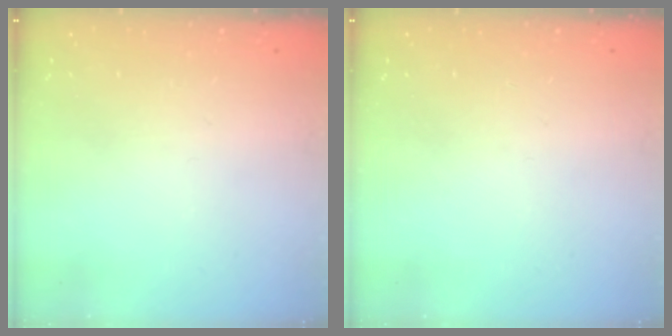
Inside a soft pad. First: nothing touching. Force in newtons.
{"total": 0.0}